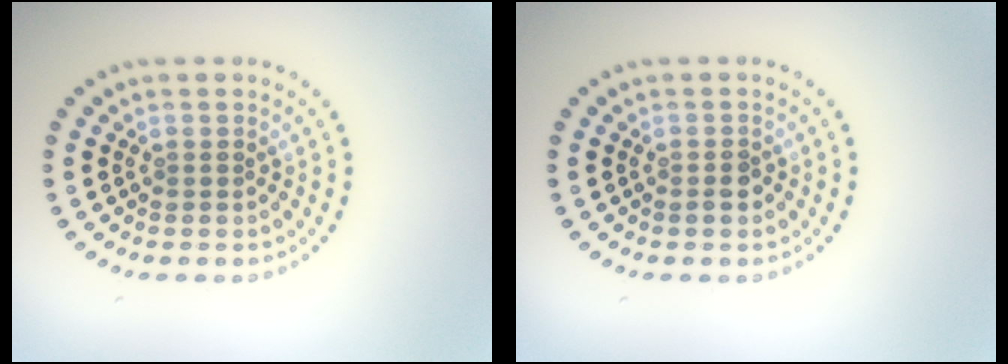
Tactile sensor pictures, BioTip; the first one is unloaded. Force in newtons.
{"total": 1.2, "press": 1.1, "slide": 0.4}